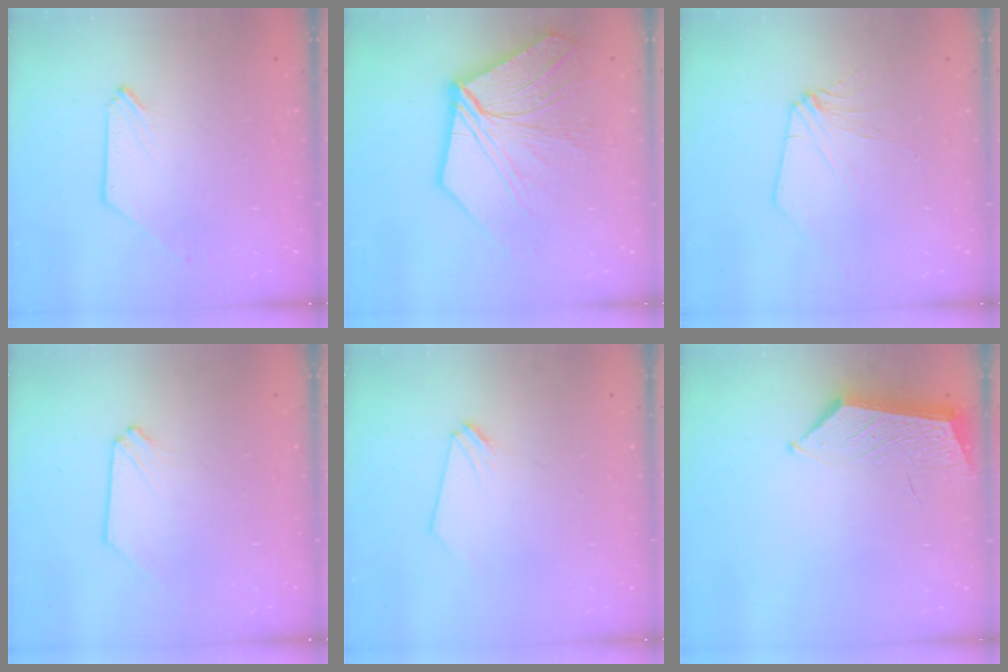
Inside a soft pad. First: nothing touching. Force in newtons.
{"total": 14.5, "press": 14.3, "slide": 2.4}
{"total": 4.3, "press": 4.3, "slide": 0.5}
{"total": 0.0}
{"total": 0.0}
{"total": 6.6, "press": 6.6, "slide": 0.4}